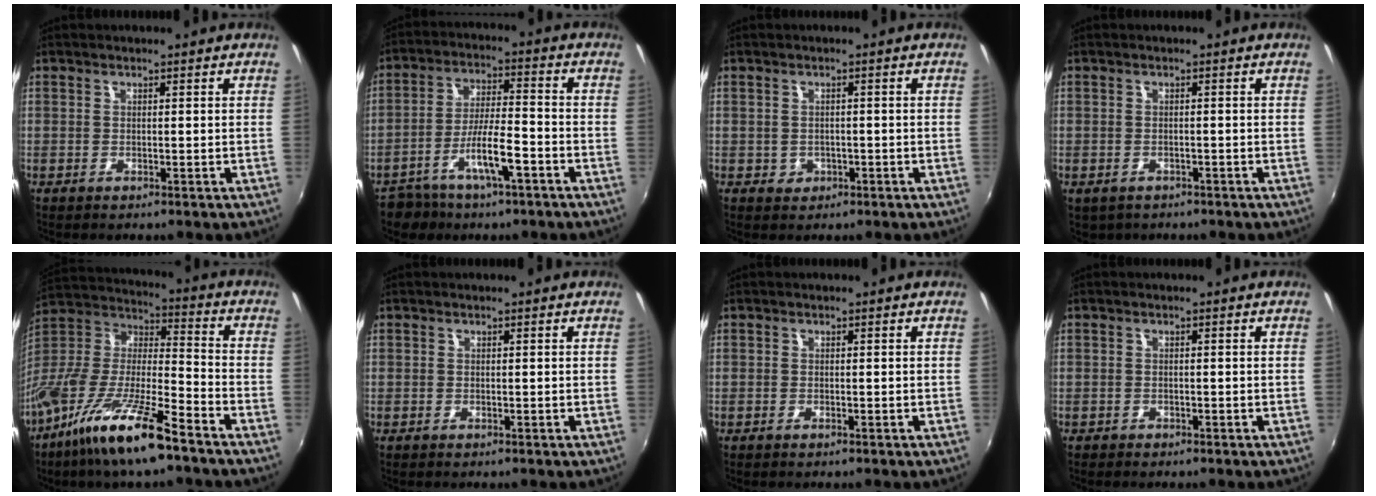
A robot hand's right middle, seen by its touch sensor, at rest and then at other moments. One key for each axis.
{"total": 9.7, "fx": -5.7, "fy": 3.6, "fz": 7.0, "tx": -0.138, "ty": 0.010, "tz": -0.090}
{"total": 2.3, "fx": -0.6, "fy": 2.1, "fz": 0.6, "tx": -0.012, "ty": 0.000, "tz": -0.004}
{"total": 2.9, "fx": -1.6, "fy": 2.1, "fz": 1.1, "tx": -0.027, "ty": -0.008, "tz": -0.019}
{"total": 19.7, "fx": -12.9, "fy": 3.8, "fz": 14.4, "tx": -0.275, "ty": -0.024, "tz": -0.247}
{"total": 0.0}
{"total": 0.0}
{"total": 0.9, "fx": -0.8, "fy": 0.5, "fz": 0.1, "tx": -0.008, "ty": 0.000, "tz": -0.012}